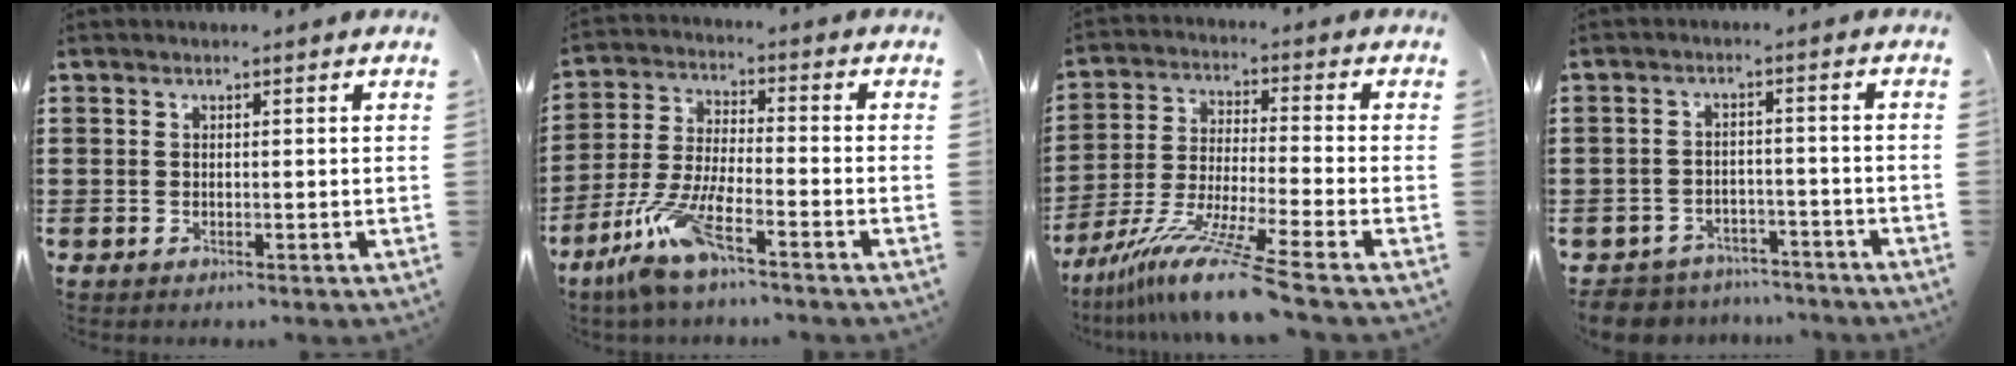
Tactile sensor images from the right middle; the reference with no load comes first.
{"total": 9.1, "force": [-6.4, 1.0, 6.4], "torque": [-0.149, -0.017, -0.127]}
{"total": 11.5, "force": [-9.0, -1.0, 7.0], "torque": [-0.134, -0.008, -0.178]}
{"total": 4.4, "force": [-4.4, 0.7, -0.1], "torque": [-0.010, 0.003, -0.094]}